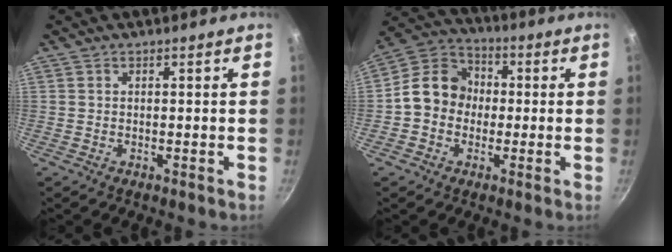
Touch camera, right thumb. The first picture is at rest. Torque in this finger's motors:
{"motor_torque": [0.95, 1.53, 0.69, -0.66, 0.23]}